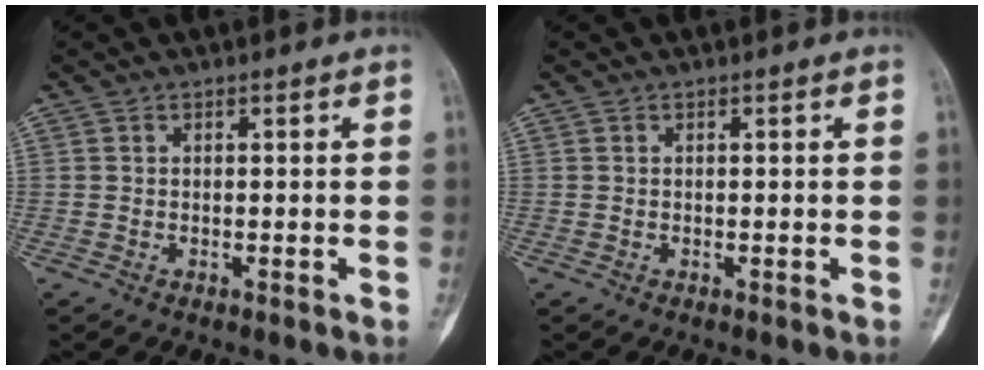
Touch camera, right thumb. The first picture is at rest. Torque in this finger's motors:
{"motor_torque": [0.01, 0.01, 0.06, 0.06, 0.00]}